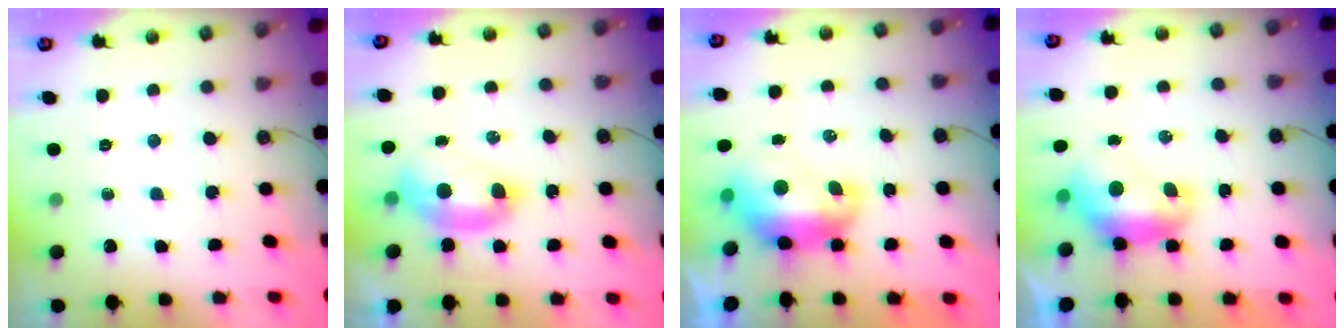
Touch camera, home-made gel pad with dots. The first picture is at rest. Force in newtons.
{"total": 2.5, "press": 2.5, "slide": 0.6}
{"total": 2.9, "press": 2.8, "slide": 0.7}
{"total": 1.6, "press": 1.4, "slide": 0.6}